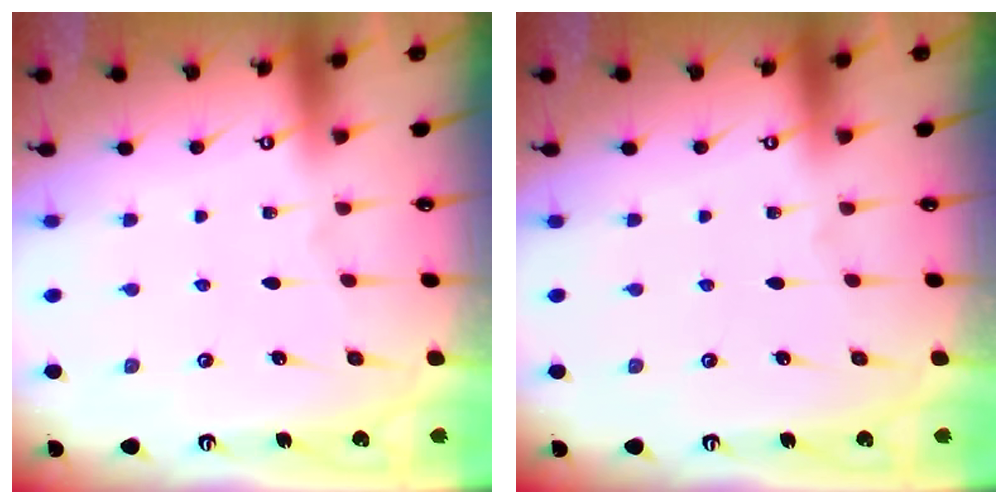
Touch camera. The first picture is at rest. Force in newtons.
{"total": 0.0}